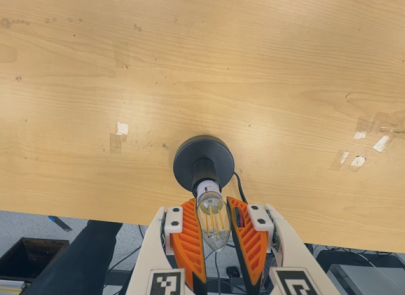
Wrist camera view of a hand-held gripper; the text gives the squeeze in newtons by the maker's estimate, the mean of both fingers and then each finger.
{"total": 12.9, "left": 12.6, "right": 13.2}